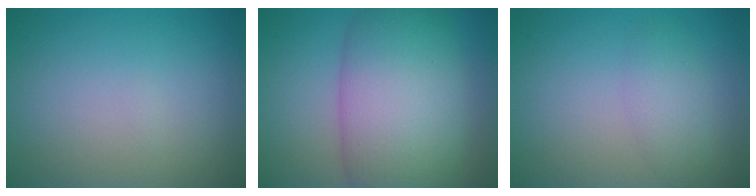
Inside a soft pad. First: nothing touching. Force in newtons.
{"total": 11.2, "press": 11.2, "slide": 0.4}
{"total": 2.2, "press": 2.2, "slide": 0.1}